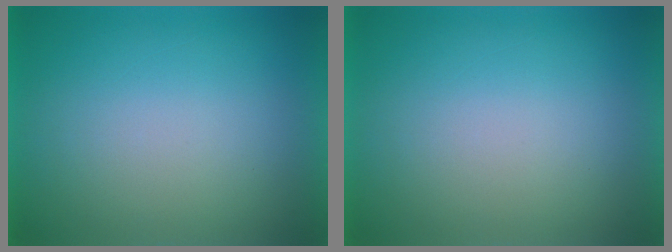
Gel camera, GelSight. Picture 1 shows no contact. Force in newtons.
{"total": 0.0}